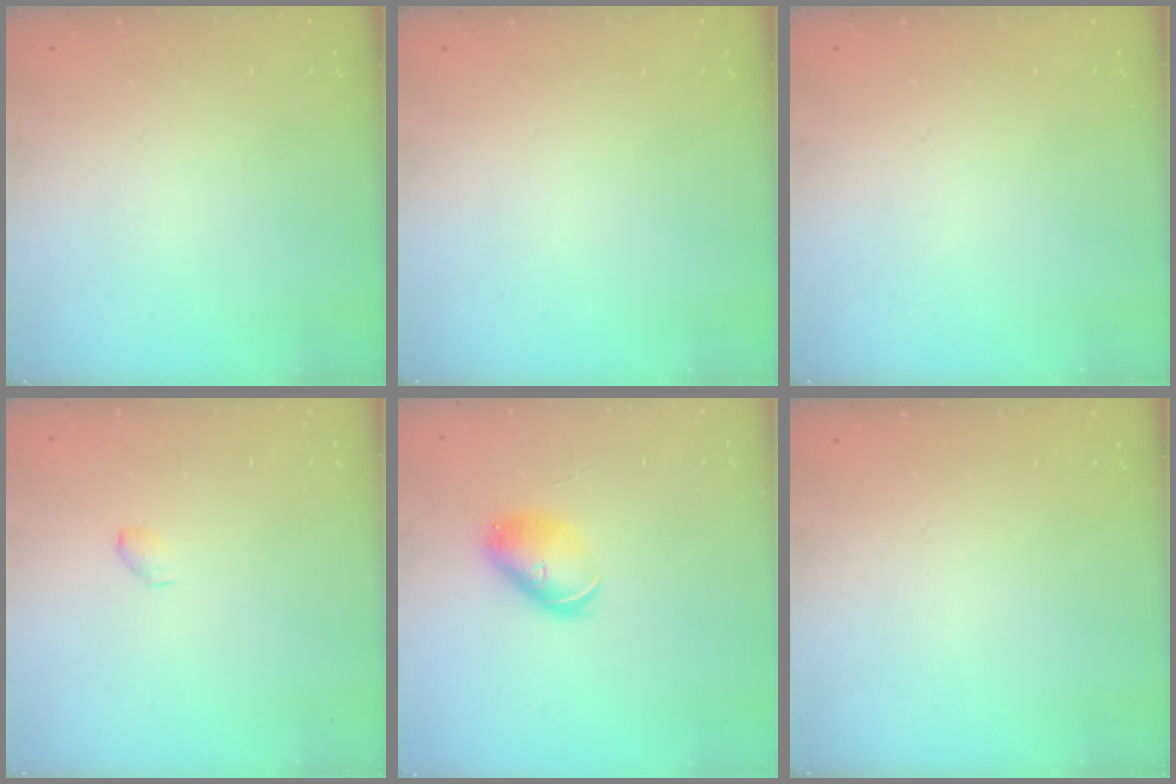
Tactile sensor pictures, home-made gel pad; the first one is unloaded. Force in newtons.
{"total": 0.0}
{"total": 0.0}
{"total": 2.9, "press": 2.9, "slide": 0.5}
{"total": 8.3, "press": 8.2, "slide": 0.9}
{"total": 0.0}